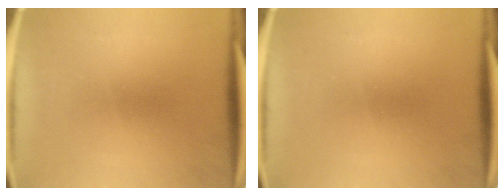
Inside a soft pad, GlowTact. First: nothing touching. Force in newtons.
{"total": 0.0}